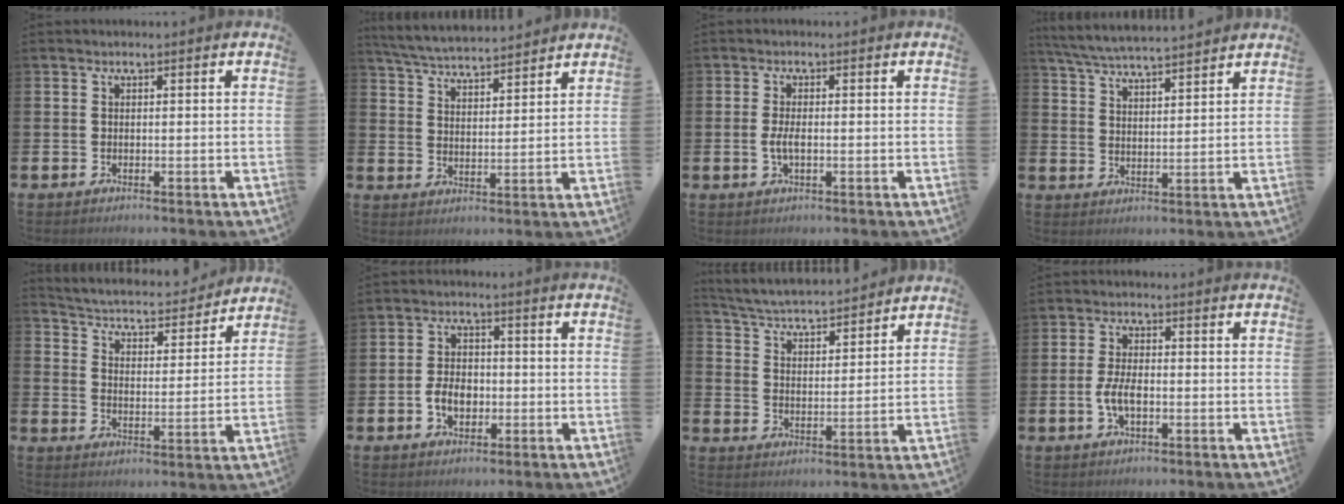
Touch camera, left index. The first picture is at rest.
{"total": 5.3, "force": [5.2, 0.4, 0.6], "torque": [-0.033, -0.034, 0.092]}
{"total": 2.3, "force": [-0.3, 0.8, 2.1], "torque": [-0.034, -0.001, -0.008]}
{"total": 5.6, "force": [5.5, 0.2, 1.0], "torque": [-0.041, -0.032, 0.097]}
{"total": 4.5, "force": [4.3, 1.1, 0.7], "torque": [-0.041, -0.040, 0.066]}
{"total": 4.3, "force": [-1.1, 3.0, 2.9], "torque": [-0.044, 0.002, -0.025]}
{"total": 4.7, "force": [4.7, 0.5, 0.6], "torque": [-0.035, -0.042, 0.077]}
{"total": 3.9, "force": [-0.8, 1.8, 3.4], "torque": [-0.063, 0.002, -0.017]}